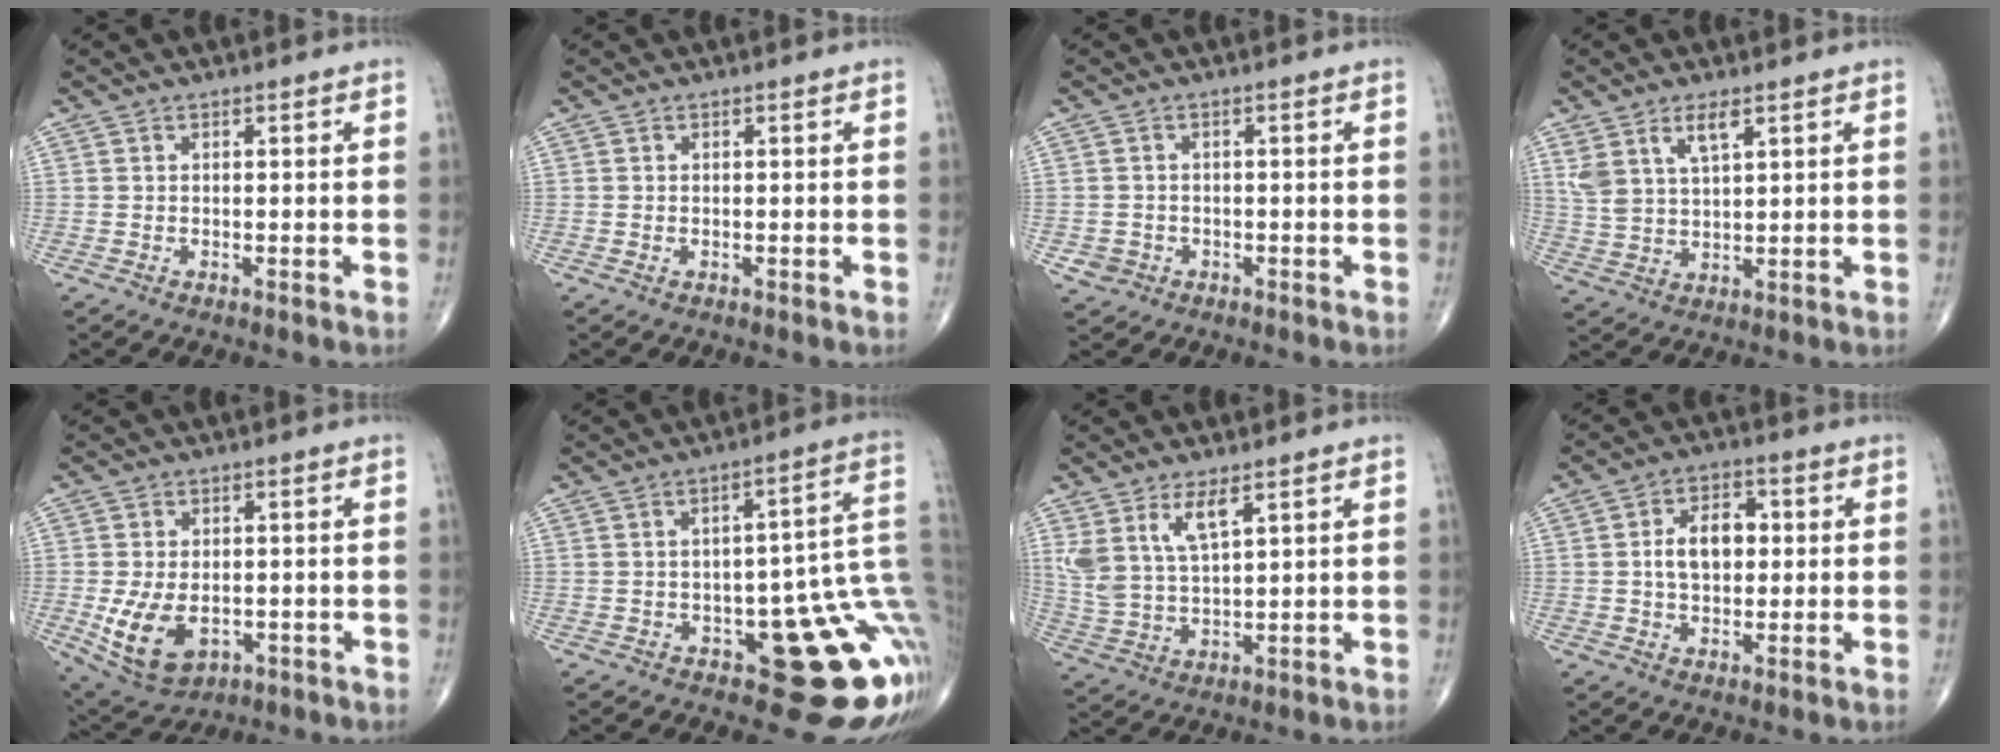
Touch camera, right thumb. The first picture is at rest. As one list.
[{"total": 0.0}, {"total": 2.4, "force": [-0.9, 2.2, 0.4], "torque": [-0.002, 0.006, -0.011]}, {"total": 6.8, "force": [3.7, 2.7, 4.9], "torque": [-0.098, -0.014, 0.080]}, {"total": 10.4, "force": [-2.4, 6.6, 7.7], "torque": [-0.138, -0.003, -0.022]}, {"total": 18.0, "force": [-4.7, 7.6, 15.7], "torque": [-0.103, 0.032, -0.044]}, {"total": 8.1, "force": [4.4, 2.9, 6.1], "torque": [-0.128, -0.020, 0.098]}, {"total": 8.1, "force": [0.7, 5.2, 6.1], "torque": [-0.085, 0.015, 0.007]}]